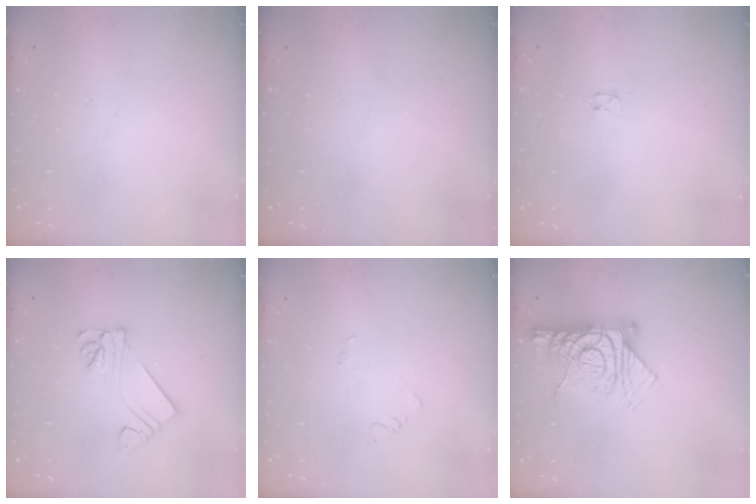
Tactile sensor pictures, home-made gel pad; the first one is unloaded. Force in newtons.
{"total": 0.0}
{"total": 2.4, "press": 2.3, "slide": 0.4}
{"total": 9.7, "press": 9.7, "slide": 0.9}
{"total": 2.9, "press": 2.9, "slide": 0.3}
{"total": 12.2, "press": 12.1, "slide": 1.4}